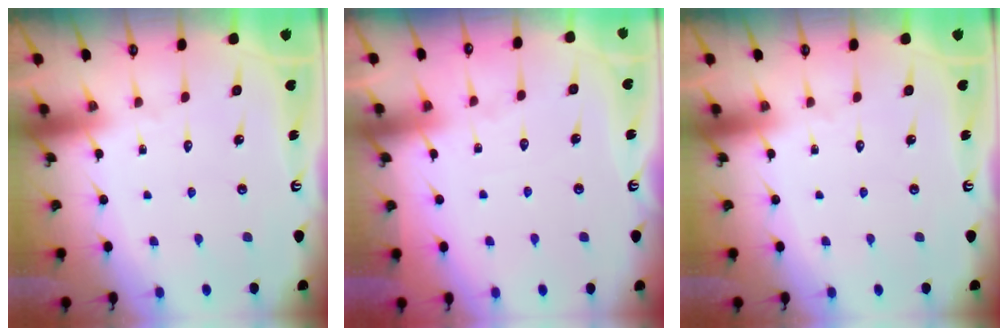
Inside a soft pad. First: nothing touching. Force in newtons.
{"total": 2.3, "press": 2.3, "slide": 0.2}
{"total": 0.0}